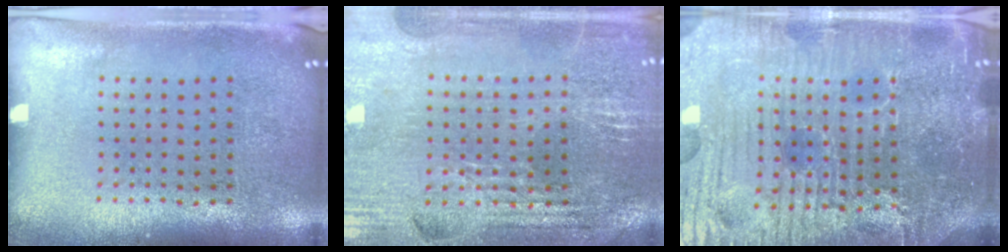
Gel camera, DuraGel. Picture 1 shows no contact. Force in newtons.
{"total": 2.9, "press": 2.8, "slide": 0.5}
{"total": 6.2, "press": 5.7, "slide": 2.4}